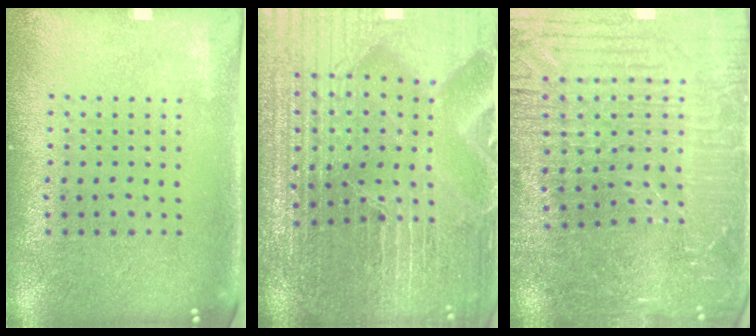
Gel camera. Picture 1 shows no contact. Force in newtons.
{"total": 5.1, "press": 4.9, "slide": 1.5}
{"total": 4.4, "press": 4.2, "slide": 1.3}